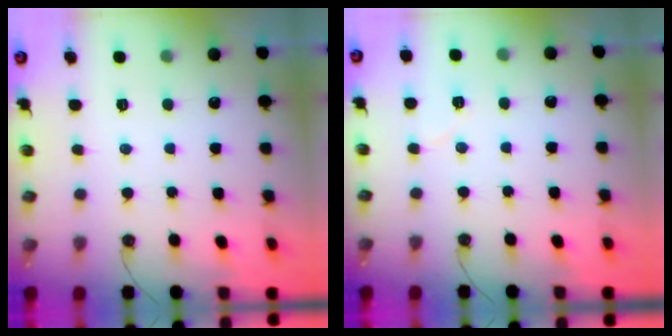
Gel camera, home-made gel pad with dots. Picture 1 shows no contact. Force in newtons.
{"total": 4.5, "press": 4.5, "slide": 0.5}